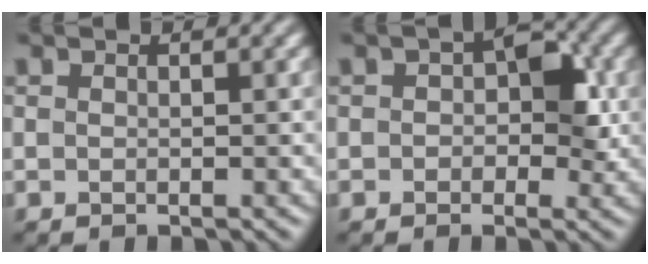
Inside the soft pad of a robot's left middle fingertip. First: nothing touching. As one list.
[{"total": 3.8, "force": [0.6, 2.4, 2.9], "torque": [-0.028, 0.005, -0.002]}]